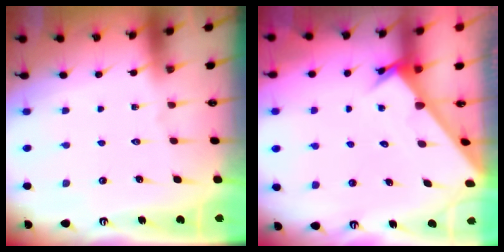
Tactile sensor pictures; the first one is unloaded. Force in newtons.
{"total": 2.9, "press": 2.9, "slide": 0.1}